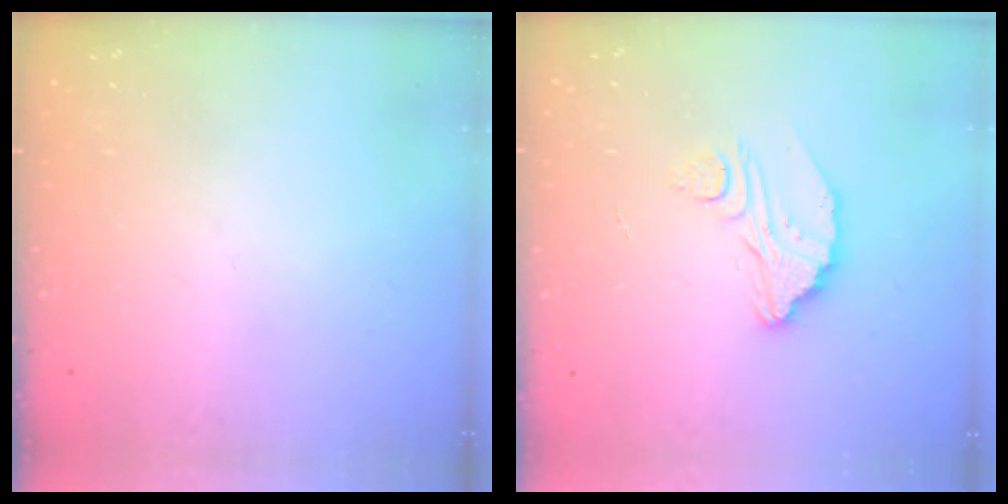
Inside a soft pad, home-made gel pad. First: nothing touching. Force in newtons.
{"total": 9.6, "press": 9.6, "slide": 0.7}